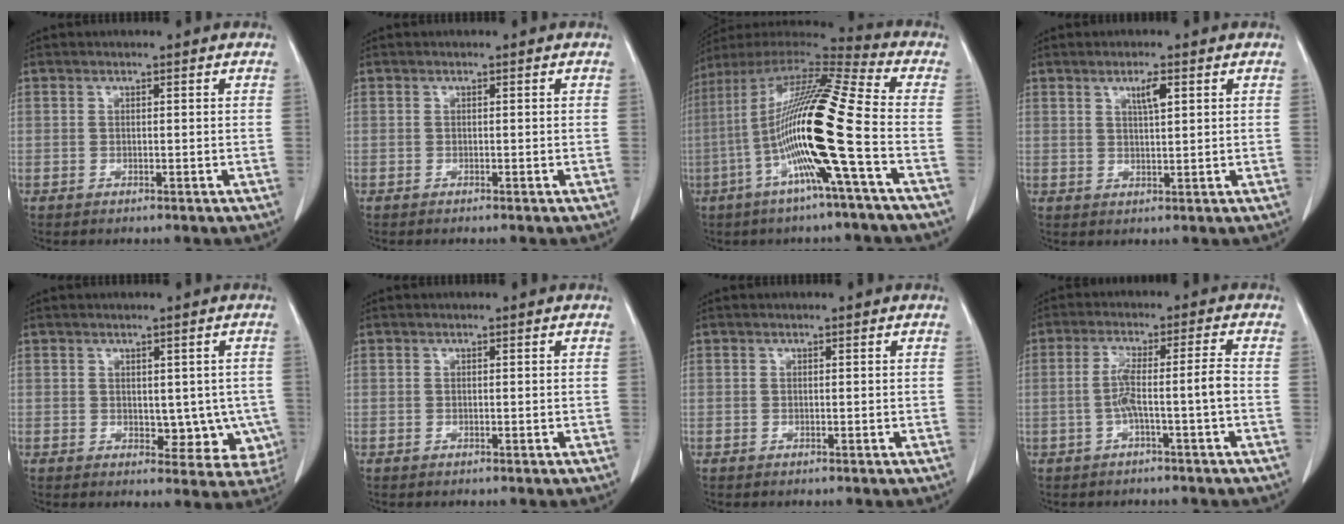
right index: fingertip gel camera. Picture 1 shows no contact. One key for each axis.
{"total": 0.0}
{"total": 19.9, "fx": -4.5, "fy": -0.3, "fz": 19.4, "tx": -0.376, "ty": -0.003, "tz": -0.097}
{"total": 2.9, "fx": 1.4, "fy": 0.4, "fz": 2.5, "tx": -0.044, "ty": -0.001, "tz": 0.024}
{"total": 6.7, "fx": -0.5, "fy": 4.2, "fz": 5.2, "tx": -0.036, "ty": 0.003, "tz": 0.006}
{"total": 0.0}
{"total": 0.0}
{"total": 5.3, "fx": -1.5, "fy": -0.8, "fz": 5.0, "tx": -0.097, "ty": 0.019, "tz": -0.022}